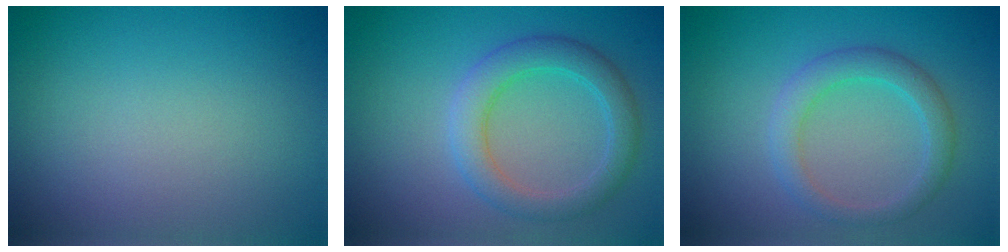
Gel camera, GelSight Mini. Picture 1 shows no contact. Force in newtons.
{"total": 3.0, "press": 3.0, "slide": 0.2}
{"total": 2.9, "press": 2.9, "slide": 0.2}